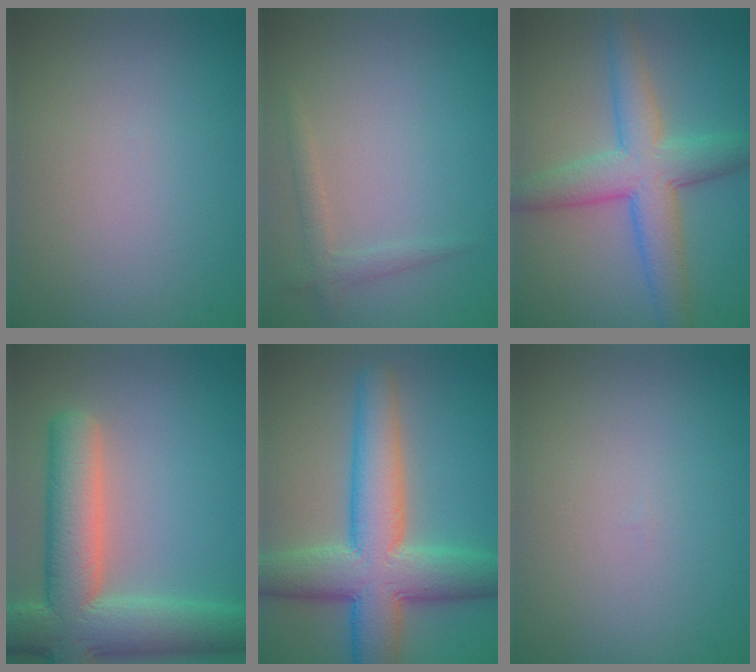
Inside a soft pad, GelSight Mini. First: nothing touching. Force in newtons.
{"total": 1.5, "press": 1.5, "slide": 0.1}
{"total": 6.5, "press": 6.5, "slide": 0.3}
{"total": 9.7, "press": 9.7, "slide": 0.9}
{"total": 9.8, "press": 9.8, "slide": 0.3}
{"total": 0.0}